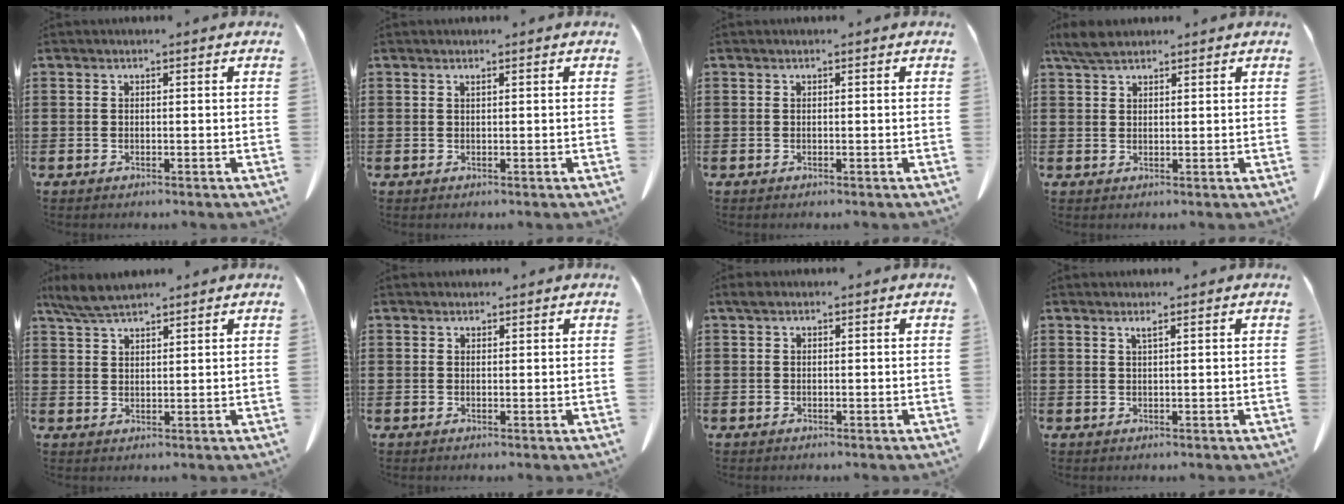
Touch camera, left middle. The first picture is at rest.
{"total": 0.6, "force": [0.4, -0.1, 0.4], "torque": [-0.008, -0.003, 0.010]}
{"total": 0.0}
{"total": 3.6, "force": [2.9, 1.3, 1.7], "torque": [-0.042, 0.000, 0.056]}
{"total": 4.7, "force": [4.0, 0.9, 2.3], "torque": [-0.055, -0.007, 0.077]}
{"total": 0.9, "force": [0.9, 0.3, 0.0], "torque": [-0.003, -0.002, 0.019]}
{"total": 0.9, "force": [0.4, 0.7, 0.5], "torque": [-0.012, 0.003, 0.008]}
{"total": 1.0, "force": [0.7, -0.2, 0.7], "torque": [-0.014, -0.005, 0.015]}